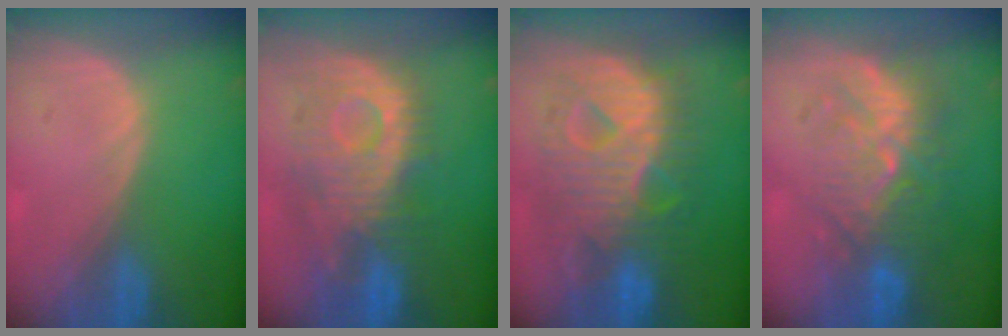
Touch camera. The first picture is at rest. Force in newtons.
{"total": 10.6, "press": 9.9, "slide": 3.9}
{"total": 12.6, "press": 12.6, "slide": 1.2}
{"total": 9.4, "press": 9.0, "slide": 2.7}